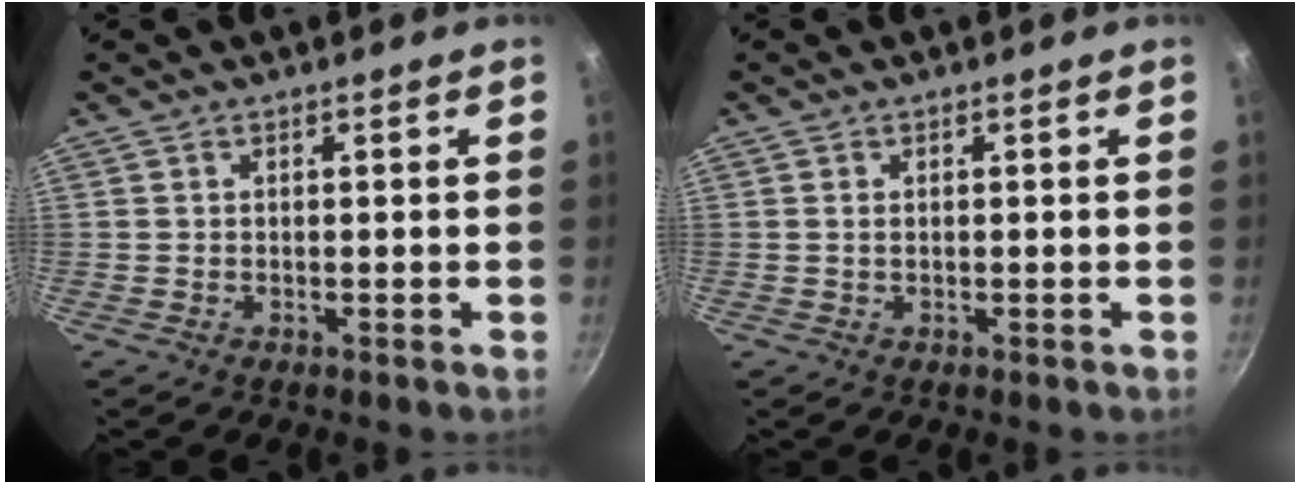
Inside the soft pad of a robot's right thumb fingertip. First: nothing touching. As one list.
[{"total": 0.8, "force": [0.3, 0.5, 0.7], "torque": [-0.013, 0.000, 0.004]}]